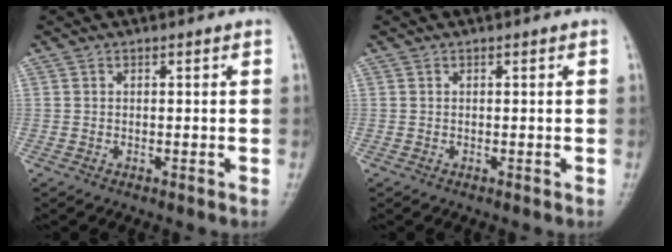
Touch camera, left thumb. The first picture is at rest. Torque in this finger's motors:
{"motor_torque": [0.00, 0.00, 0.00, 0.00, 0.00]}